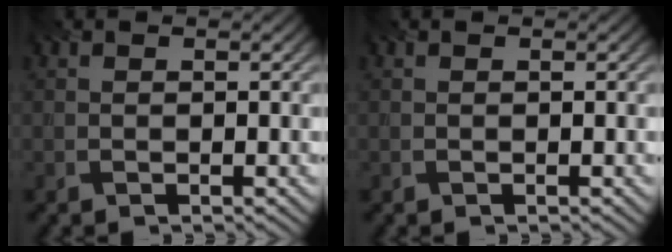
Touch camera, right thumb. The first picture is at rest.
{"total": 0.0}